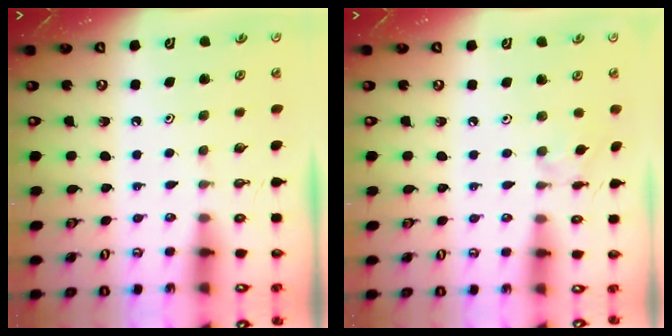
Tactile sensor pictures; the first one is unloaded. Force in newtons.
{"total": 2.6, "press": 2.6, "slide": 0.6}